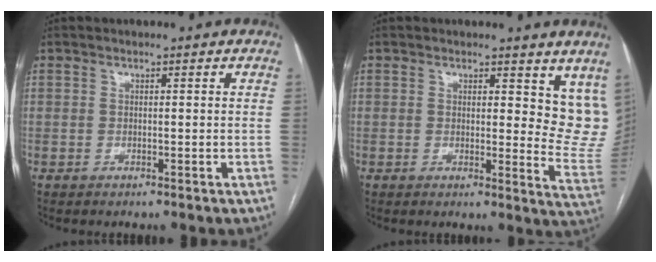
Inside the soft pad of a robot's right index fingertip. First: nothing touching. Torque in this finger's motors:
{"motor_torque": [0.19, 0.19, 0.01, 0.00]}